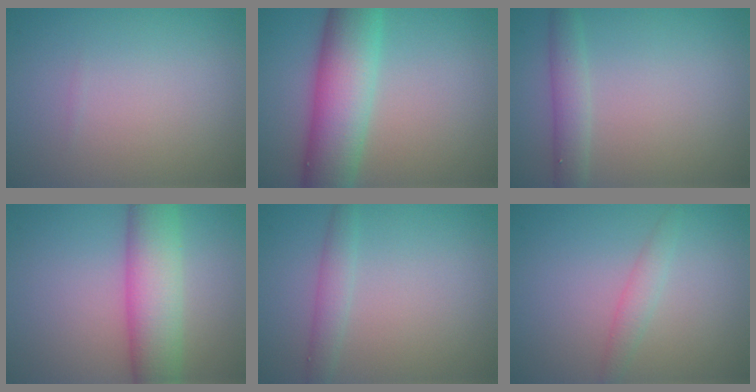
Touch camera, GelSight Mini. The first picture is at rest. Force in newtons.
{"total": 9.1, "press": 9.1, "slide": 0.3}
{"total": 2.4, "press": 2.4, "slide": 0.1}
{"total": 7.2, "press": 7.2, "slide": 0.3}
{"total": 1.9, "press": 1.9, "slide": 0.1}
{"total": 1.6, "press": 1.6, "slide": 0.0}